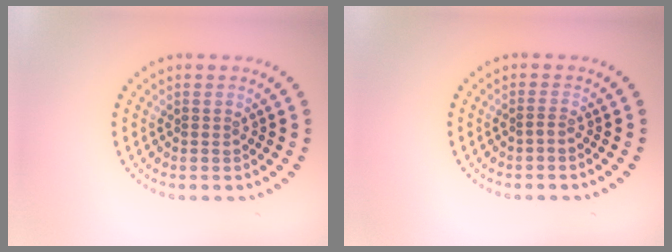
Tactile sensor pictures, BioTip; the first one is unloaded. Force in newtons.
{"total": 0.6, "press": 0.3, "slide": 0.5}